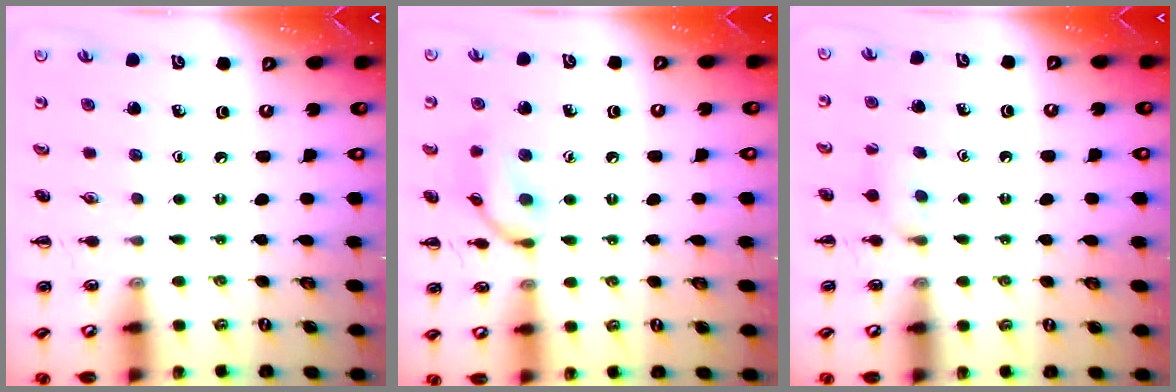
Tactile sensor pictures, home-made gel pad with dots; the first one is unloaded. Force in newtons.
{"total": 10.7, "press": 10.7, "slide": 0.5}
{"total": 6.4, "press": 6.1, "slide": 1.9}